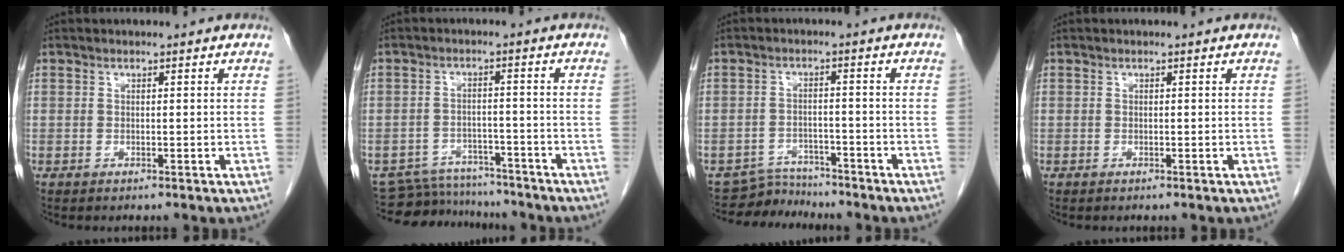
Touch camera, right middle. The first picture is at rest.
{"total": 9.8, "force": [-9.5, 2.5, 1.0], "torque": [-0.016, 0.005, -0.138]}
{"total": 4.5, "force": [-4.3, 0.9, -1.1], "torque": [0.013, -0.001, -0.072]}
{"total": 0.0}